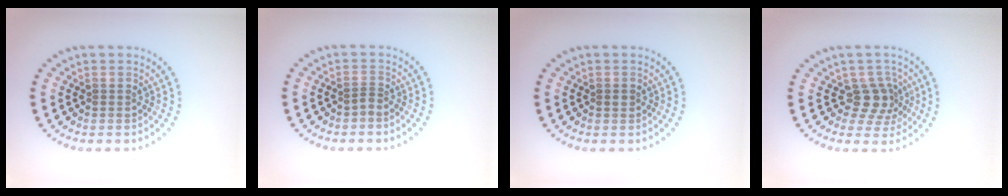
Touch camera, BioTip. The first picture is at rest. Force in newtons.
{"total": 0.7, "press": 0.3, "slide": 0.7}
{"total": 0.6, "press": 0.6, "slide": 0.0}
{"total": 2.8, "press": 2.2, "slide": 1.8}